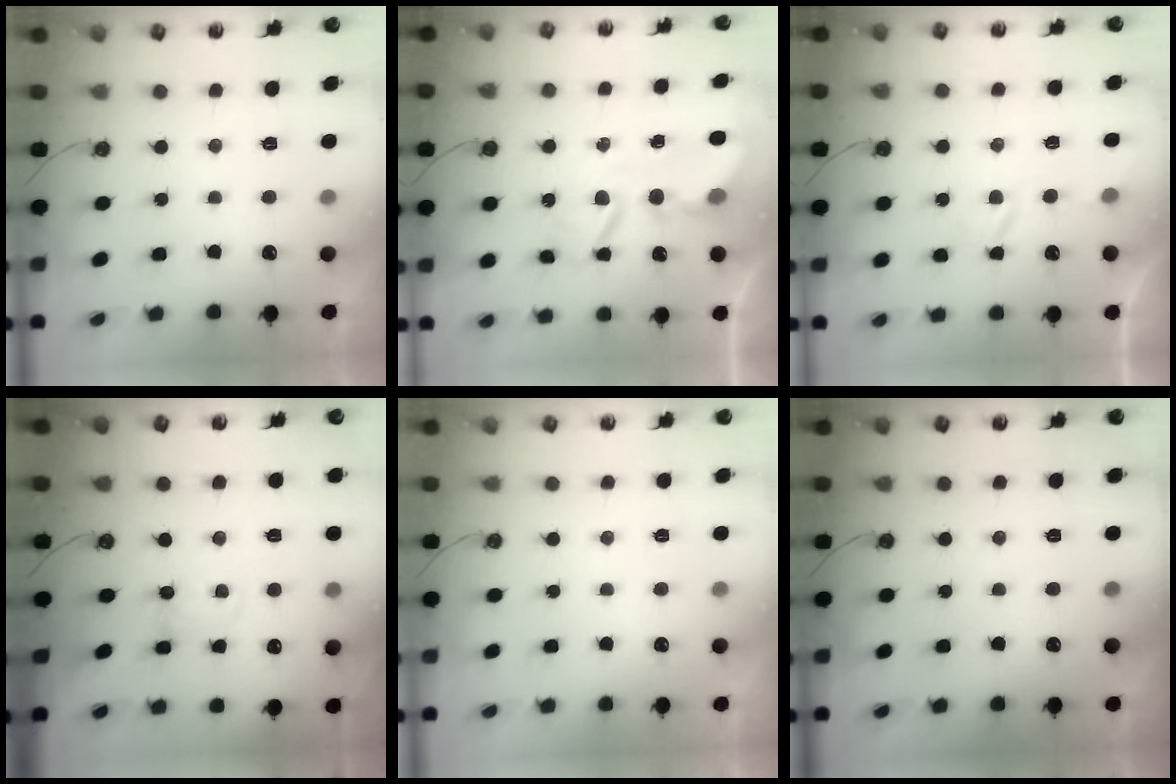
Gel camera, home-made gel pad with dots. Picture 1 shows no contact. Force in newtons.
{"total": 5.7, "press": 5.7, "slide": 0.4}
{"total": 2.8, "press": 2.7, "slide": 0.4}
{"total": 1.8, "press": 1.8, "slide": 0.2}
{"total": 0.0}
{"total": 0.0}